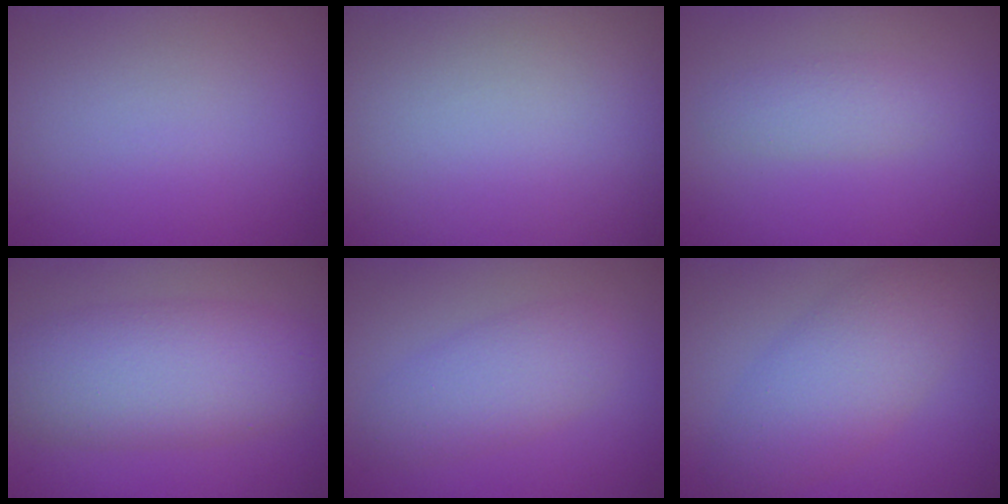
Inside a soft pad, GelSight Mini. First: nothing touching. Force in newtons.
{"total": 0.0}
{"total": 1.9, "press": 1.9, "slide": 0.1}
{"total": 7.2, "press": 7.2, "slide": 0.3}
{"total": 3.6, "press": 3.6, "slide": 0.0}
{"total": 5.5, "press": 5.5, "slide": 0.3}